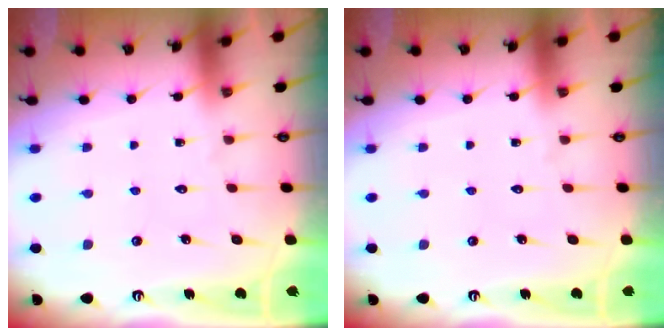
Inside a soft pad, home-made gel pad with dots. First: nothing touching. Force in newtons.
{"total": 0.0}